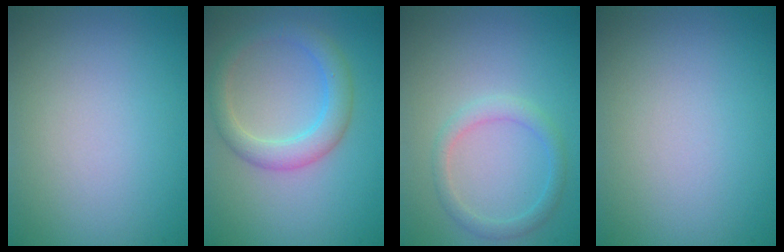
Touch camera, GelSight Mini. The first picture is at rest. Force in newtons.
{"total": 3.7, "press": 3.7, "slide": 0.2}
{"total": 2.0, "press": 2.0, "slide": 0.1}
{"total": 0.0}